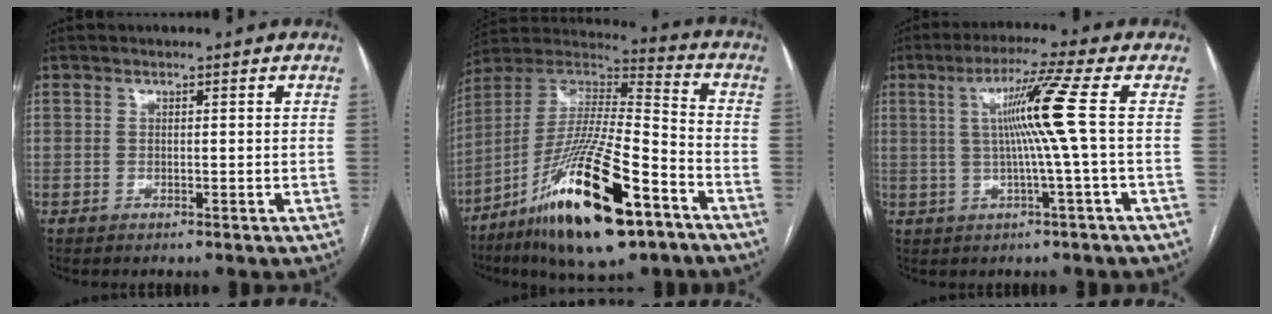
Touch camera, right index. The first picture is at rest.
{"total": 23.6, "force": [-12.6, 4.6, 19.4], "torque": [-0.365, -0.030, -0.222]}
{"total": 8.5, "force": [0.9, -2.4, 8.1], "torque": [-0.142, 0.008, 0.026]}